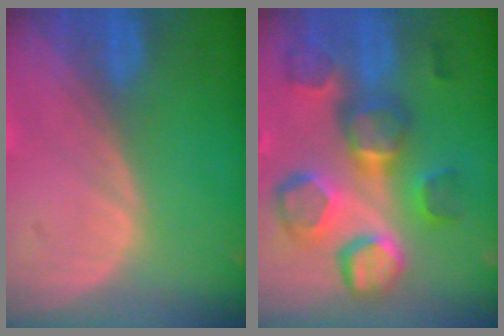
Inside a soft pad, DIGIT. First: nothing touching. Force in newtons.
{"total": 11.3, "press": 10.8, "slide": 3.2}